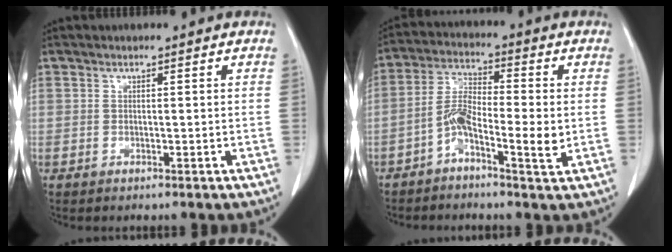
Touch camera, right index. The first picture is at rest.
{"total": 7.2, "force": [-2.1, 1.7, 6.7], "torque": [-0.134, 0.017, -0.044]}